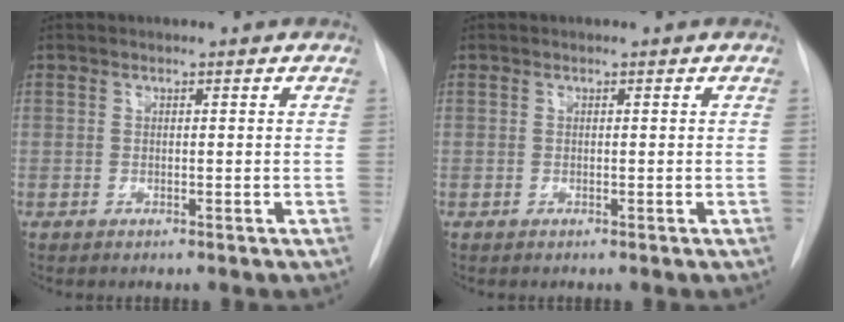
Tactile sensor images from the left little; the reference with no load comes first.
{"total": 0.0}